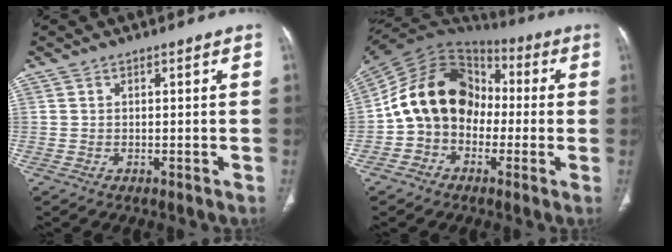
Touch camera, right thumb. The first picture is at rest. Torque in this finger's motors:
{"motor_torque": [-0.51, 1.63, 1.76, -0.32, 0.30]}